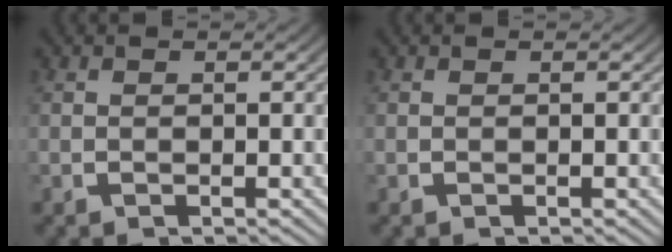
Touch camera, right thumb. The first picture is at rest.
{"total": 0.0}